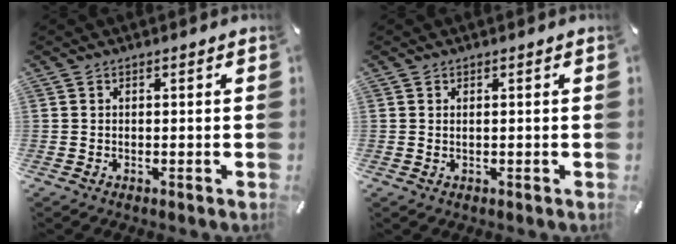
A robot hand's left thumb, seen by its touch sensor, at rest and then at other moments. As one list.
[{"total": 0.8, "force": [0.2, 0.2, 0.7], "torque": [-0.014, -0.001, 0.004]}]